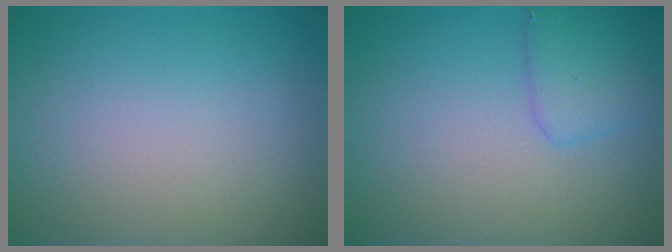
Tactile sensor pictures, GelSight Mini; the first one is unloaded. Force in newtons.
{"total": 2.2, "press": 2.2, "slide": 0.1}